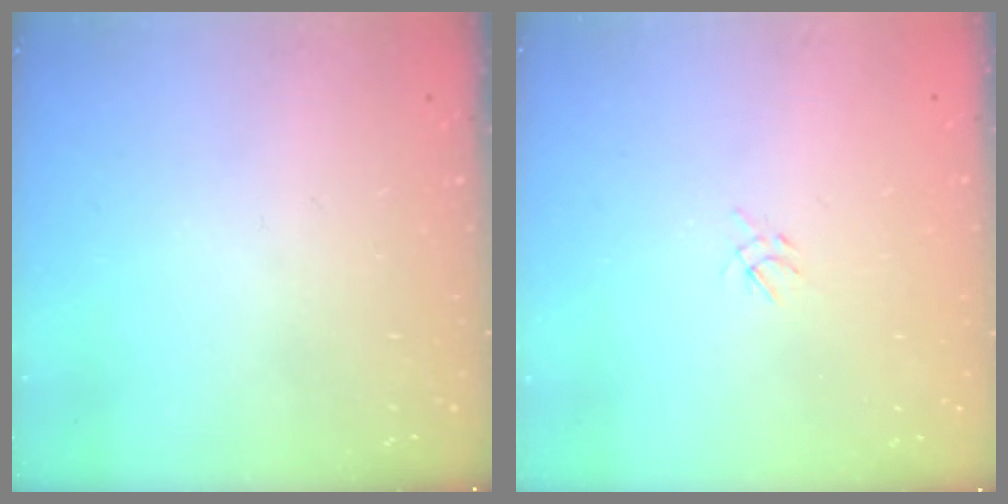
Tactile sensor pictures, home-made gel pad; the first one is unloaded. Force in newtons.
{"total": 2.2, "press": 2.2, "slide": 0.5}